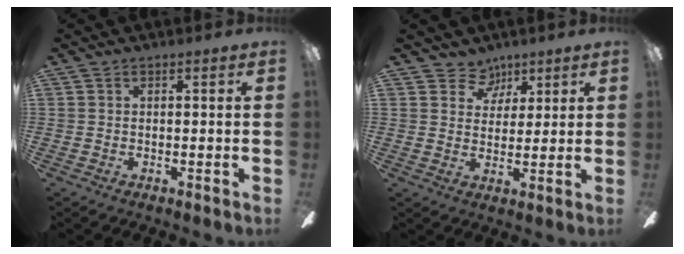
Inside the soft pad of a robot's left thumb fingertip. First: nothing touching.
{"total": 5.9, "force": [4.1, 4.3, 0.5], "torque": [-0.001, -0.025, 0.073]}